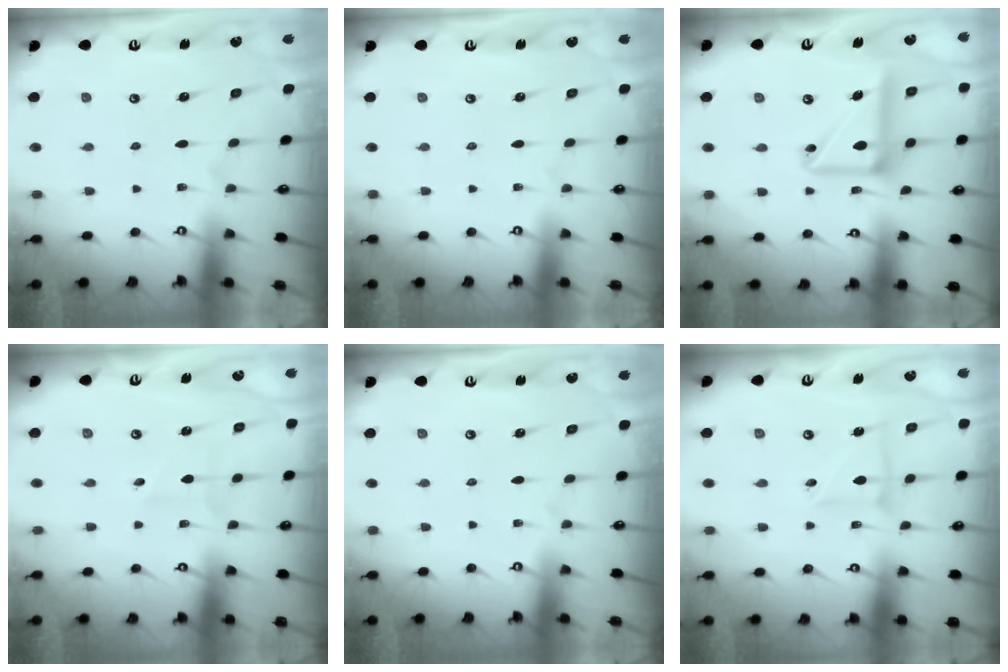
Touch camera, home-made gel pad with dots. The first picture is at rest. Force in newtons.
{"total": 0.0}
{"total": 14.0, "press": 13.9, "slide": 1.7}
{"total": 1.5, "press": 1.4, "slide": 0.5}
{"total": 0.0}
{"total": 4.7, "press": 4.7, "slide": 0.5}